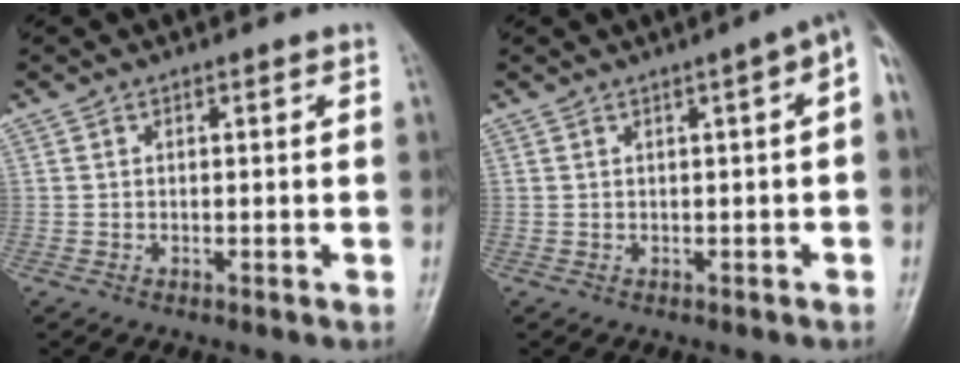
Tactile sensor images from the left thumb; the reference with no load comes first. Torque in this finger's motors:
{"motor_torque": [0.63, 1.14, 0.37, -0.22, 0.06]}